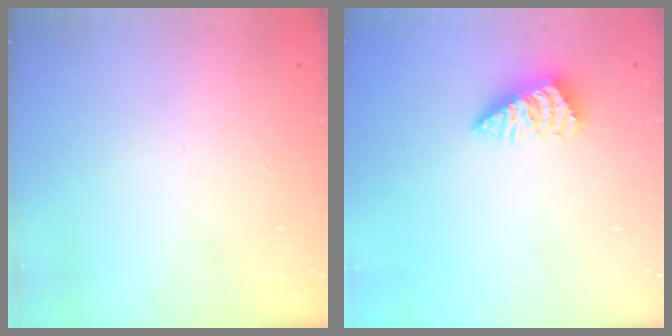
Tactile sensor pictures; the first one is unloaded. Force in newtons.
{"total": 1.9, "press": 1.9, "slide": 0.4}